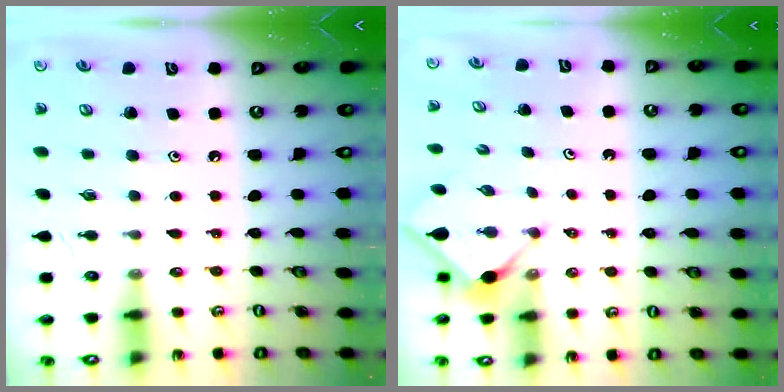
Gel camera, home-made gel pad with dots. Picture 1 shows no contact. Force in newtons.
{"total": 2.9, "press": 2.9, "slide": 0.4}